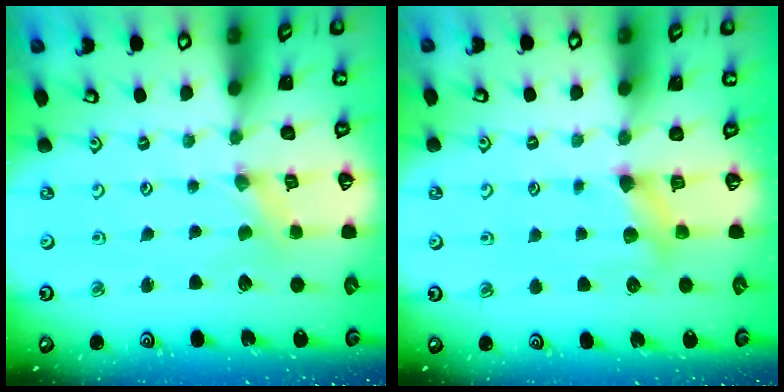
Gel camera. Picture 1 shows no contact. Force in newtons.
{"total": 5.1, "press": 5.1, "slide": 0.6}